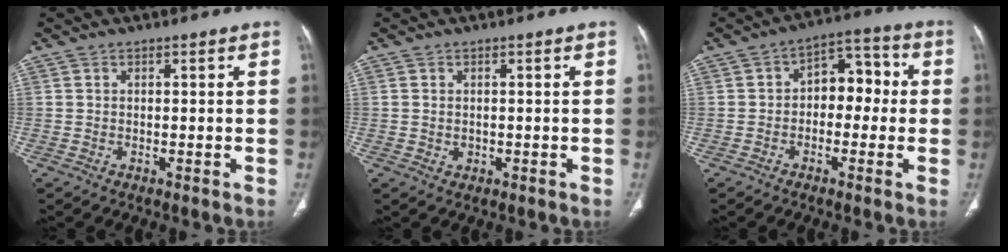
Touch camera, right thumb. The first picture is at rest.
{"total": 1.0, "force": [-0.1, 0.9, 0.5], "torque": [-0.008, -0.002, 0.002]}
{"total": 8.5, "force": [-0.4, 5.7, 6.2], "torque": [-0.050, 0.038, -0.021]}